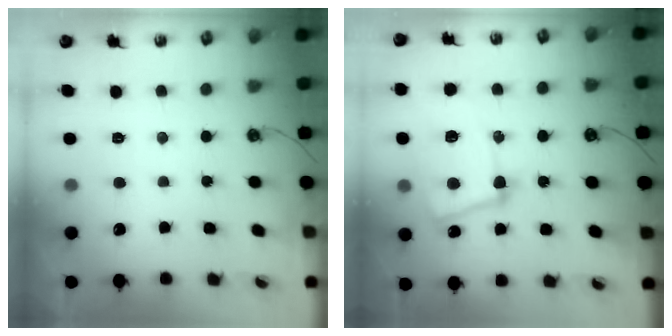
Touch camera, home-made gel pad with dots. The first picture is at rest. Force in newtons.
{"total": 14.9, "press": 14.7, "slide": 2.3}